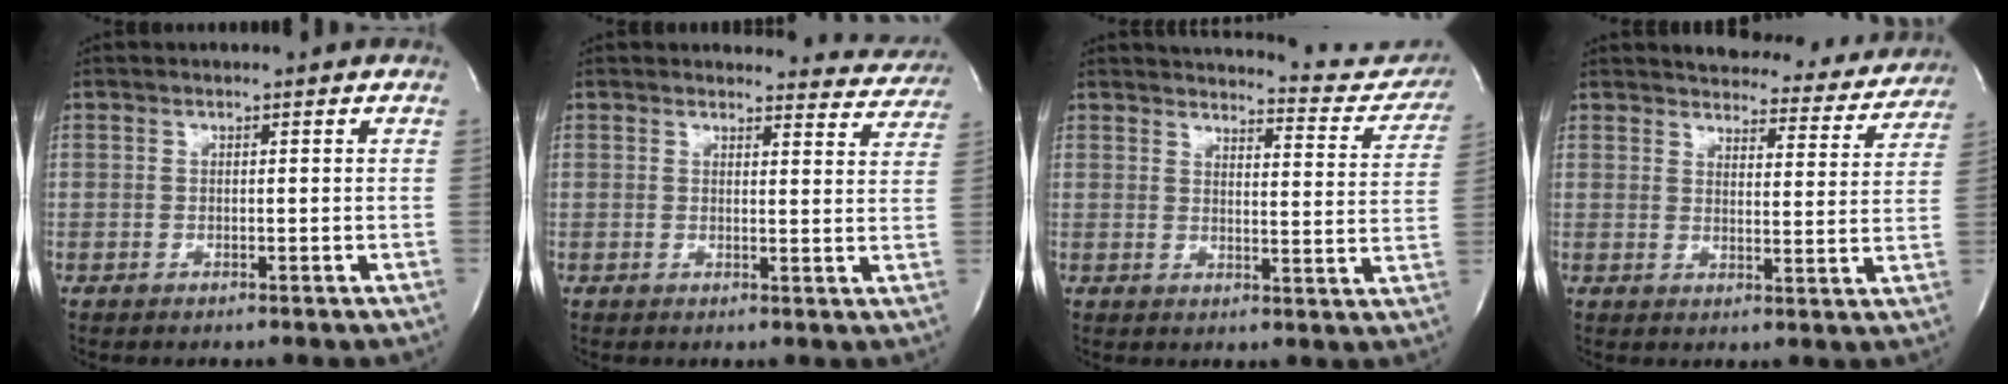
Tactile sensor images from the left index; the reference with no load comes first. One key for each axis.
{"total": 7.3, "fx": 7.2, "fy": 1.5, "fz": -0.7, "tx": 0.034, "ty": -0.033, "tz": 0.054}
{"total": 17.8, "fx": 17.0, "fy": 3.8, "fz": 3.6, "tx": -0.019, "ty": -0.059, "tz": 0.177}
{"total": 17.0, "fx": 16.0, "fy": 4.6, "fz": 3.6, "tx": -0.021, "ty": -0.031, "tz": 0.178}